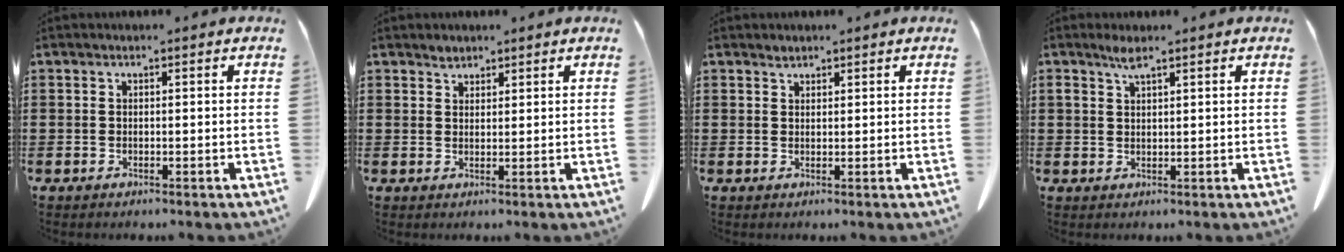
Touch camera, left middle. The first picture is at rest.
{"total": 1.5, "force": [1.3, 0.6, 0.1], "torque": [-0.005, 0.001, 0.026]}
{"total": 1.0, "force": [0.9, 0.4, 0.1], "torque": [-0.005, 0.000, 0.019]}
{"total": 2.3, "force": [1.6, 0.5, 1.6], "torque": [-0.034, 0.003, 0.029]}